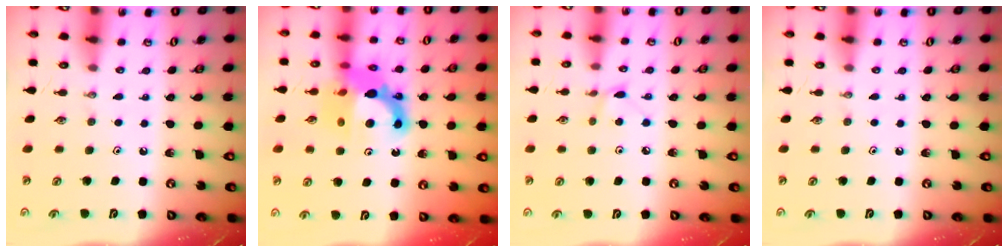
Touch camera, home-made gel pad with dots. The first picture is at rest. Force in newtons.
{"total": 13.8, "press": 13.6, "slide": 2.4}
{"total": 4.3, "press": 4.2, "slide": 0.7}
{"total": 0.0}